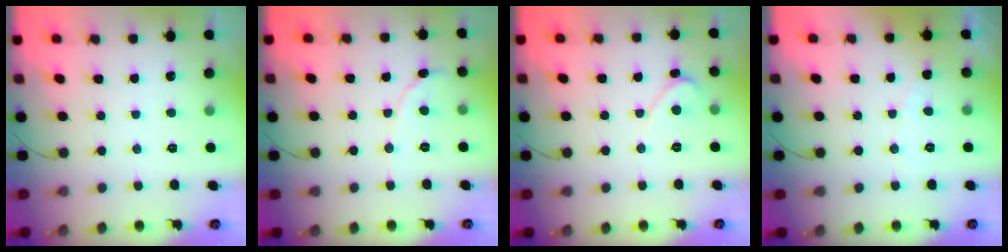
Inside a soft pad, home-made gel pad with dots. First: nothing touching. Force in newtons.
{"total": 2.1, "press": 2.1, "slide": 0.2}
{"total": 2.1, "press": 2.1, "slide": 0.2}
{"total": 2.2, "press": 2.2, "slide": 0.1}